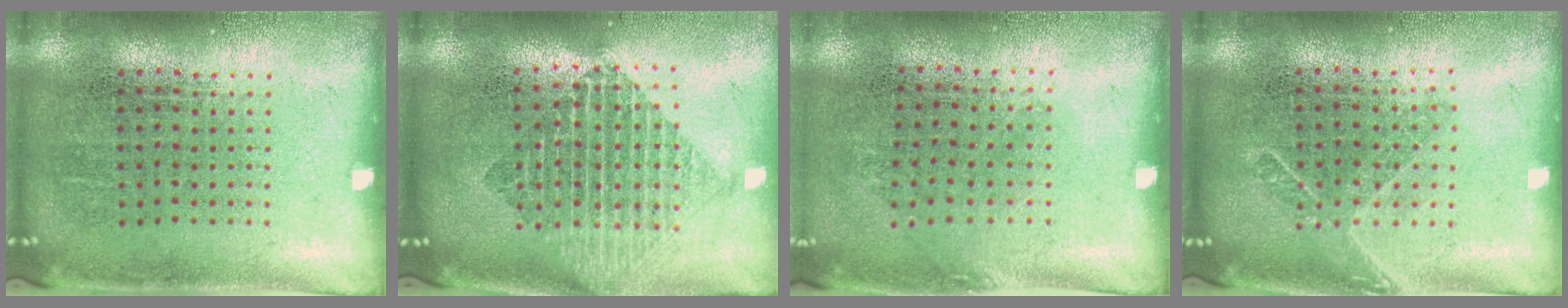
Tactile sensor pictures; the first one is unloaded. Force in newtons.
{"total": 1.9, "press": 1.6, "slide": 1.1}
{"total": 0.8, "press": 0.6, "slide": 0.5}
{"total": 1.5, "press": 1.2, "slide": 0.9}